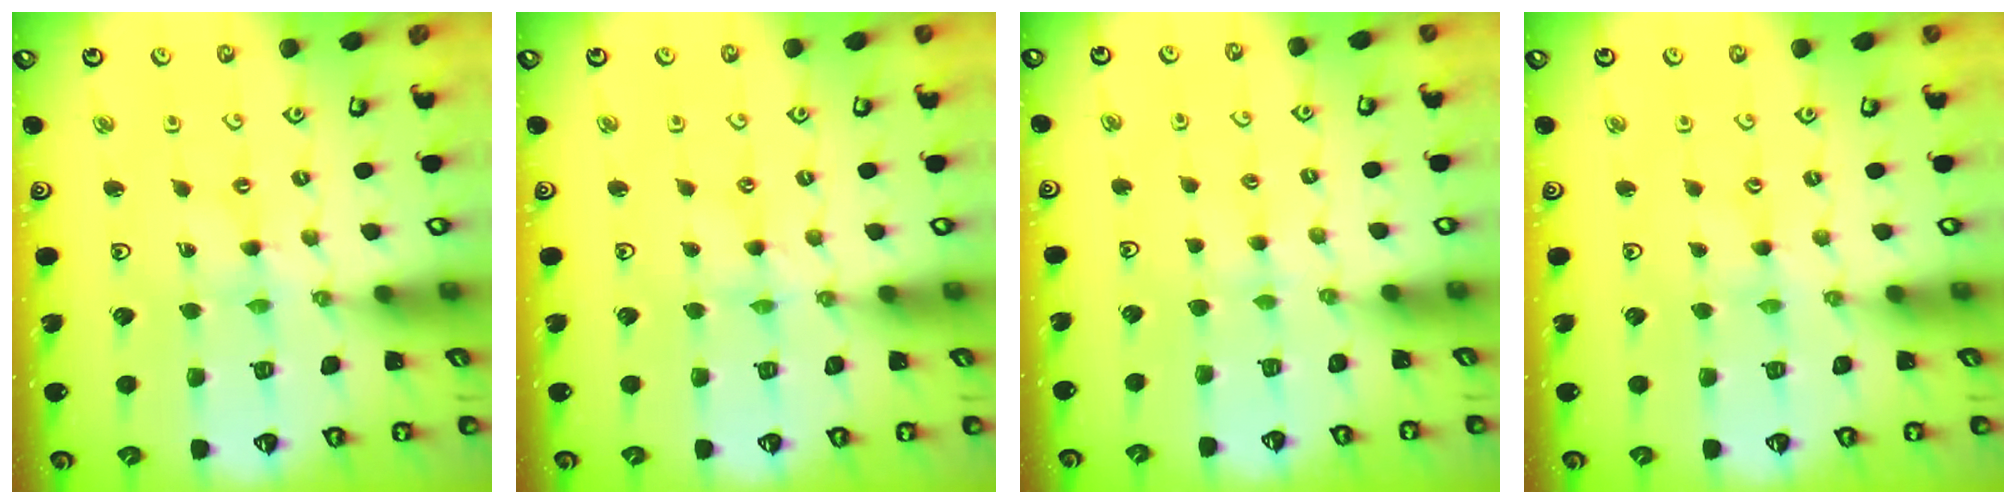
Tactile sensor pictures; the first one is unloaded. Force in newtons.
{"total": 1.0, "press": 1.0, "slide": 0.2}
{"total": 3.0, "press": 3.0, "slide": 0.4}
{"total": 0.0}